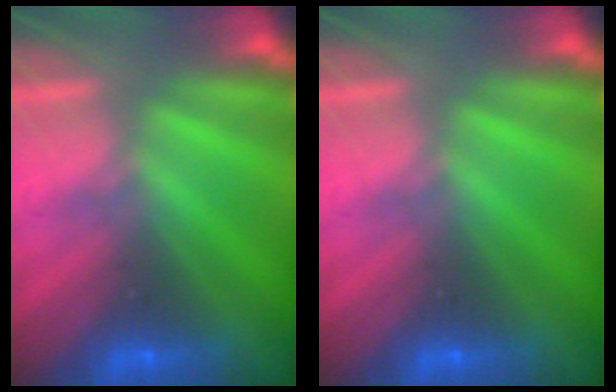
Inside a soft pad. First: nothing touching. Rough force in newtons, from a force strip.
{"total": 0.0}